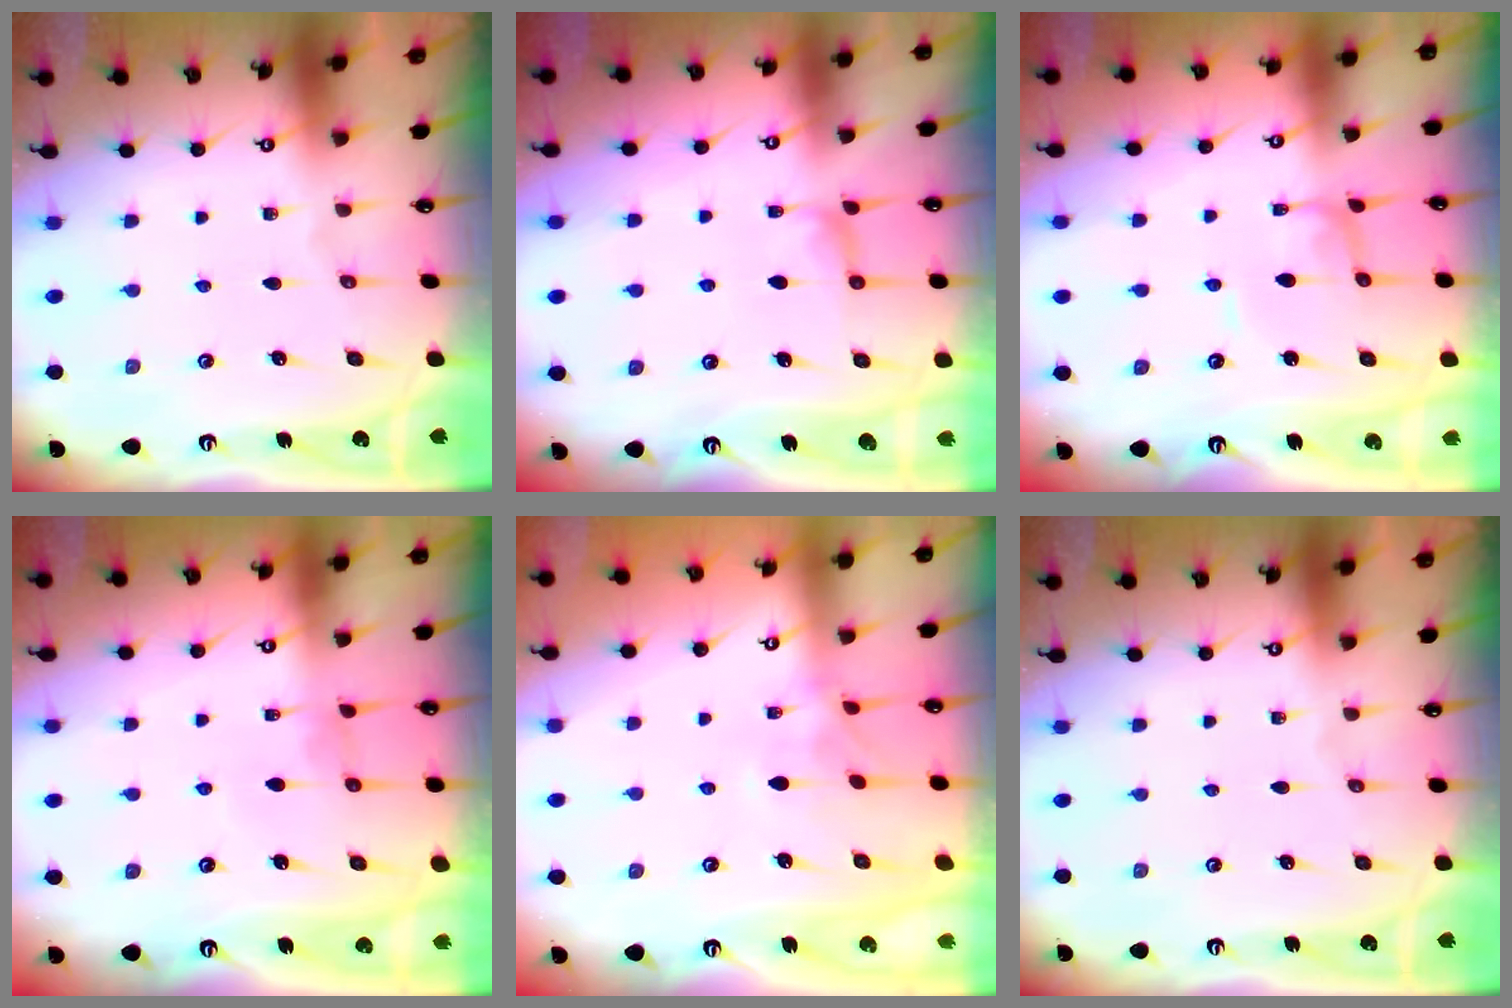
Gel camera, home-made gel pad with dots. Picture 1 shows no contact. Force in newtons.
{"total": 1.9, "press": 1.7, "slide": 0.8}
{"total": 0.9, "press": 0.9, "slide": 0.1}
{"total": 0.7, "press": 0.4, "slide": 0.5}
{"total": 2.3, "press": 2.2, "slide": 0.8}
{"total": 0.0}